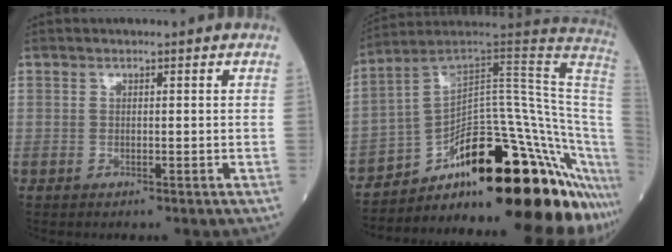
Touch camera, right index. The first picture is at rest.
{"total": 27.2, "force": [-15.2, 4.4, 22.1], "torque": [-0.210, 0.044, -0.219]}